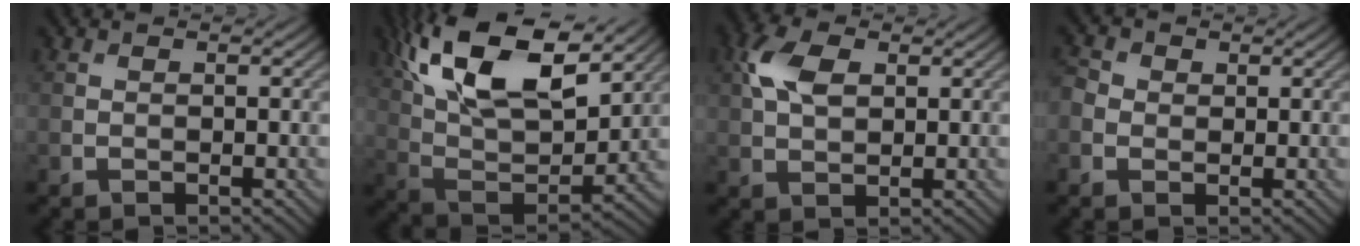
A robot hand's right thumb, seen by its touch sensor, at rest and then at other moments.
{"total": 18.6, "force": [10.2, 8.4, 13.1], "torque": [-0.281, 0.033, 0.166]}
{"total": 5.6, "force": [1.8, 3.4, 4.1], "torque": [-0.101, 0.009, 0.028]}
{"total": 2.5, "force": [0.1, 2.3, 1.0], "torque": [-0.027, 0.004, -0.003]}